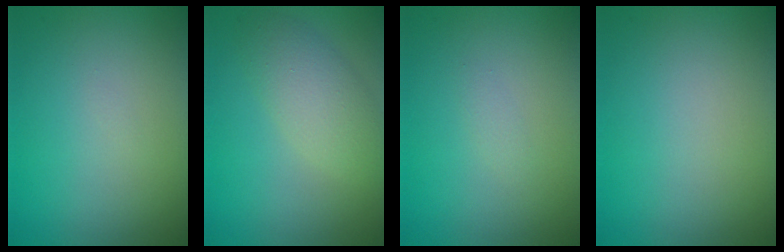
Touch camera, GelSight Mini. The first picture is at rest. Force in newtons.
{"total": 3.8, "press": 3.8, "slide": 0.3}
{"total": 0.7, "press": 0.6, "slide": 0.1}
{"total": 0.0}